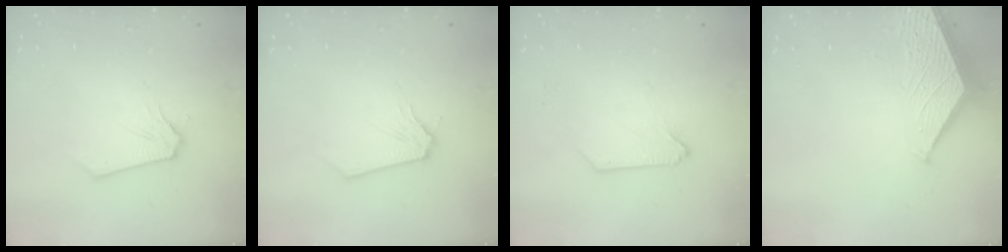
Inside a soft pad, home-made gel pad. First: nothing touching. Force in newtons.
{"total": 0.0}
{"total": 0.0}
{"total": 1.8, "press": 1.8, "slide": 0.2}